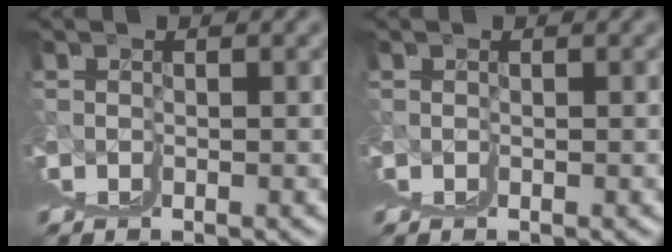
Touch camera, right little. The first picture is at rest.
{"total": 0.0}